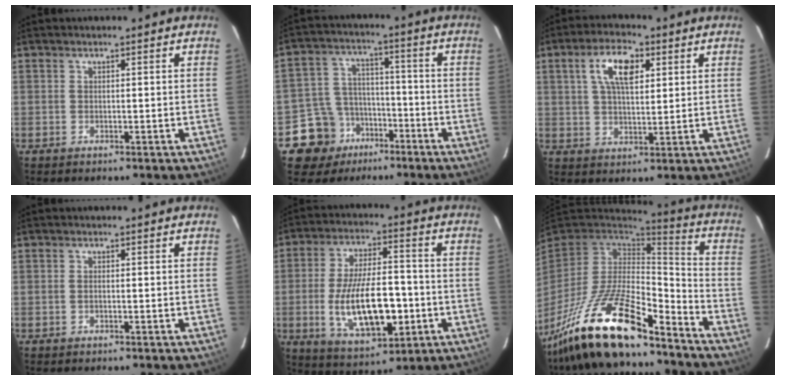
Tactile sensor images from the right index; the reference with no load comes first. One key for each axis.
{"total": 10.4, "fx": -6.3, "fy": 8.1, "fz": 1.6, "tx": -0.059, "ty": 0.036, "tz": -0.096}
{"total": 8.6, "fx": 3.2, "fy": 3.8, "fz": 7.0, "tx": -0.128, "ty": 0.017, "tz": 0.057}
{"total": 0.6, "fx": -0.2, "fy": 0.1, "fz": 0.6, "tx": -0.011, "ty": 0.002, "tz": -0.004}
{"total": 17.2, "fx": -3.8, "fy": 7.1, "fz": 15.2, "tx": -0.290, "ty": -0.008, "tz": -0.047}
{"total": 22.1, "fx": -15.8, "fy": 6.2, "fz": 14.1, "tx": -0.290, "ty": -0.034, "tz": -0.282}